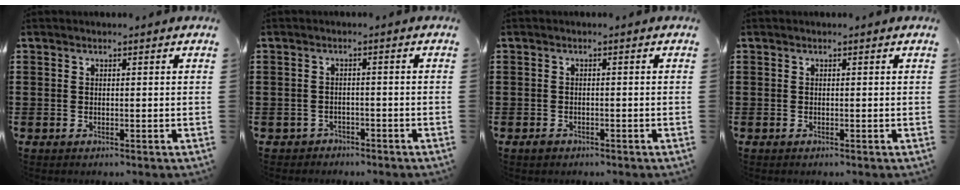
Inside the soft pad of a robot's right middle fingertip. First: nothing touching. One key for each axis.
{"total": 1.5, "fx": -1.3, "fy": 0.6, "fz": -0.2, "tx": -0.004, "ty": 0.004, "tz": -0.032}
{"total": 0.8, "fx": -0.6, "fy": 0.5, "fz": 0.3, "tx": -0.007, "ty": 0.000, "tz": -0.014}
{"total": 0.0}